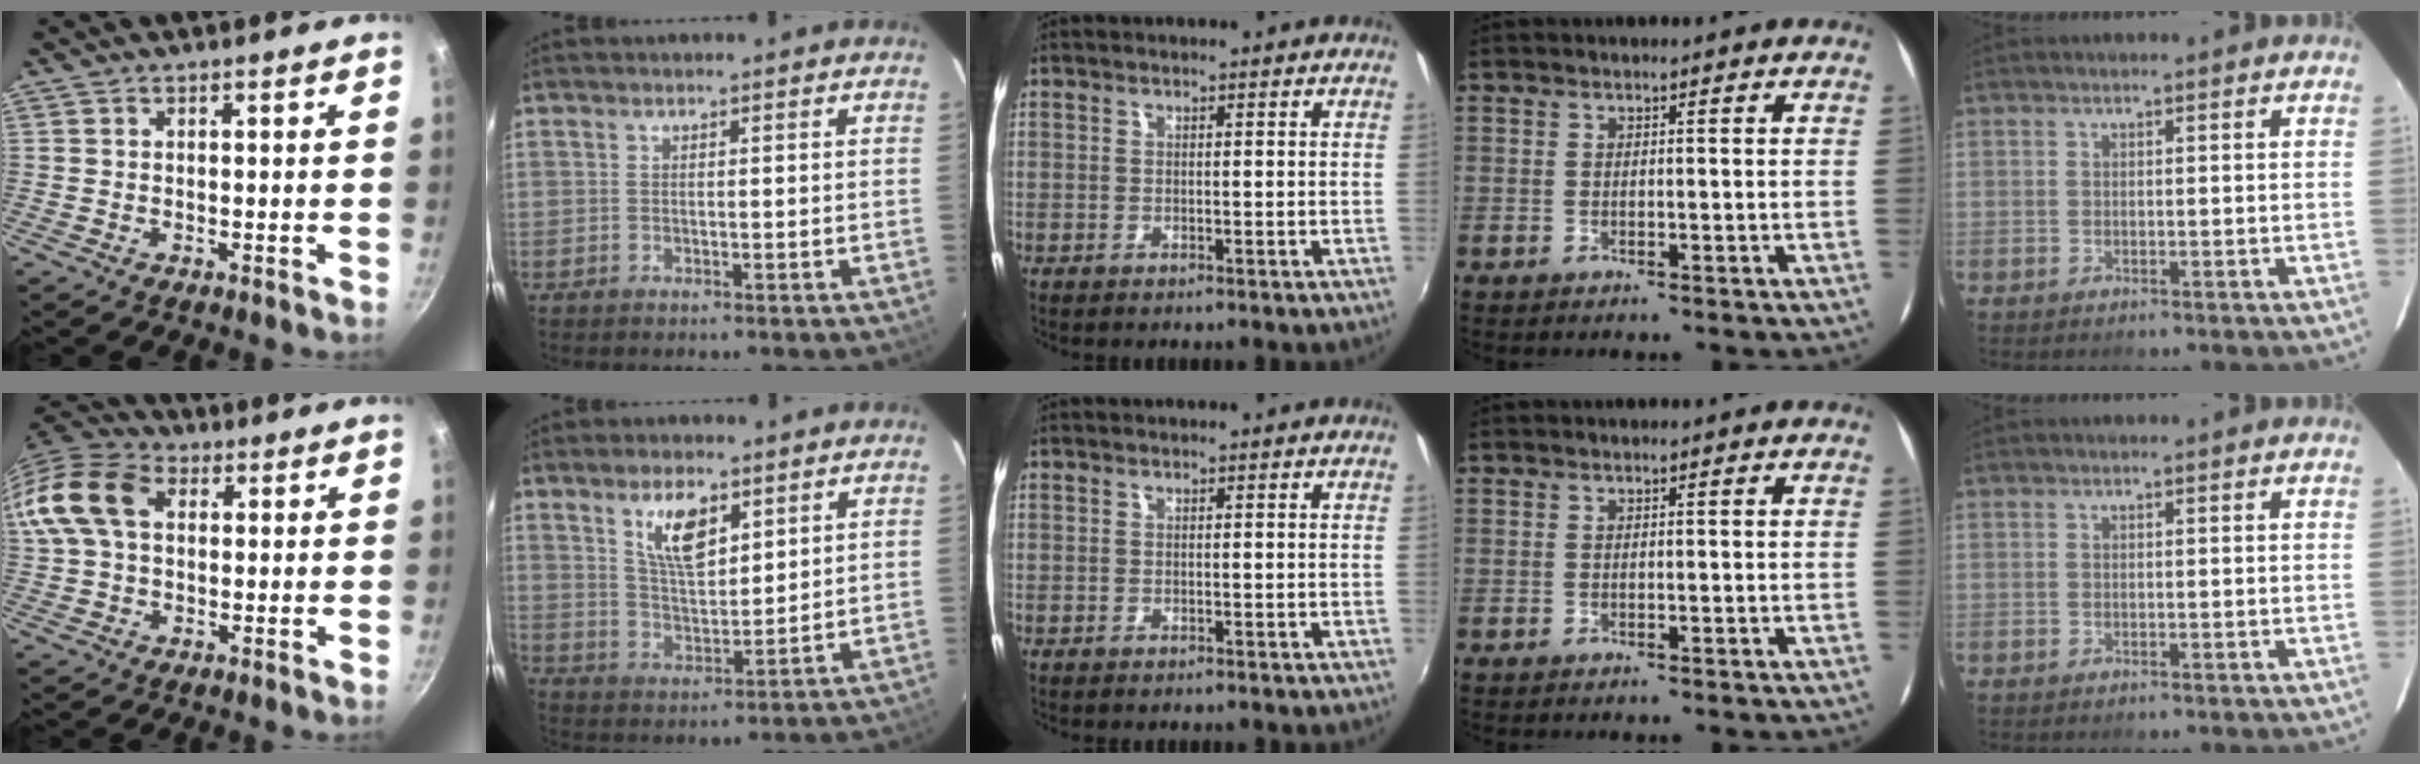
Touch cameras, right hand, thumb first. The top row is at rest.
{"thumb": {"total": 14.5, "force": [3.2, 9.9, 10.1], "torque": [-0.189, 0.028, 0.043]}, "index": {"total": 8.8, "force": [4.7, 3.7, 6.5], "torque": [-0.113, 0.003, 0.096]}}